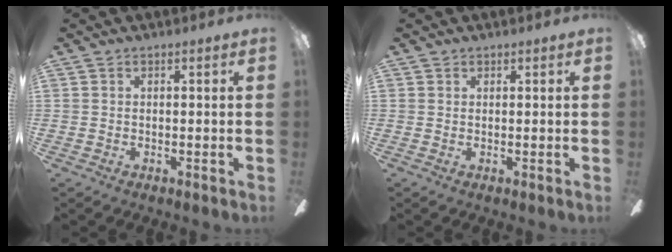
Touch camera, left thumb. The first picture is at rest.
{"total": 0.5, "force": [0.4, 0.3, -0.1], "torque": [0.002, 0.002, 0.007]}